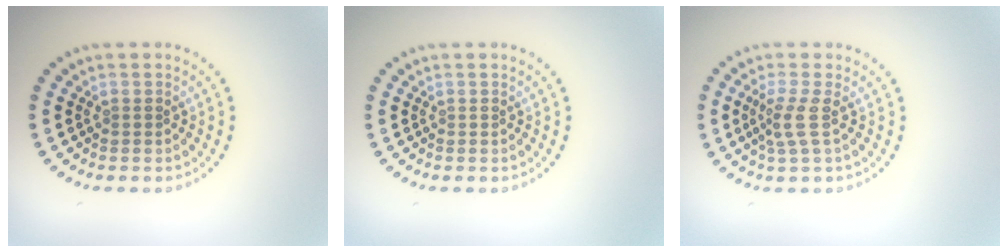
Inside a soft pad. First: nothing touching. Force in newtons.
{"total": 0.0}
{"total": 2.2, "press": 1.6, "slide": 1.5}